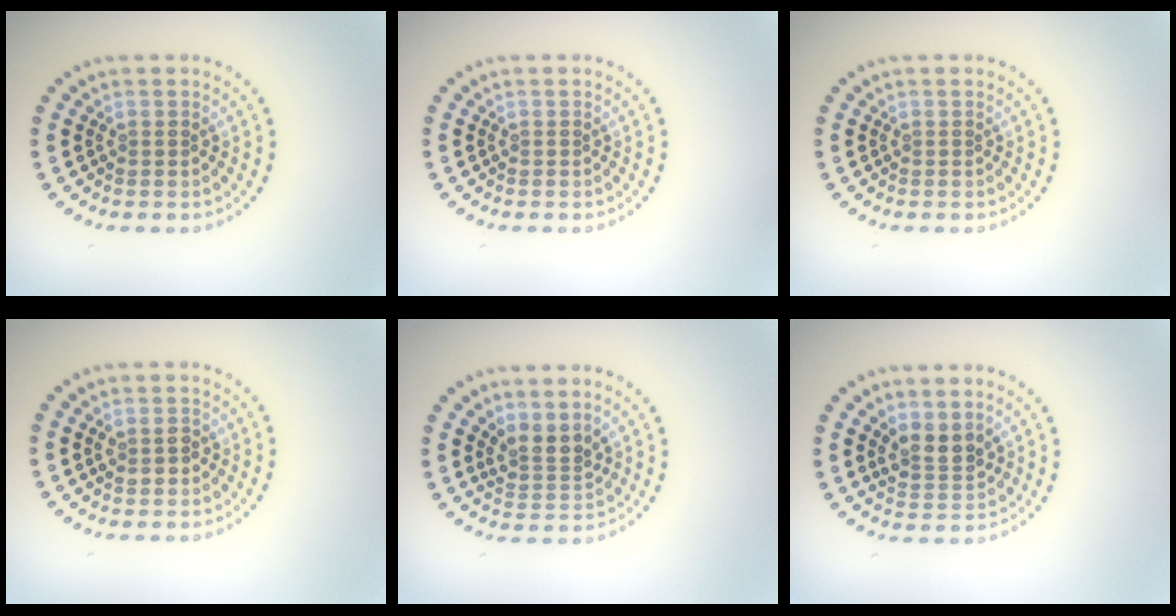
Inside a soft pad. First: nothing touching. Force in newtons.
{"total": 0.0}
{"total": 0.0}
{"total": 1.5, "press": 1.5, "slide": 0.0}
{"total": 2.5, "press": 1.8, "slide": 1.8}
{"total": 2.5, "press": 2.2, "slide": 1.2}